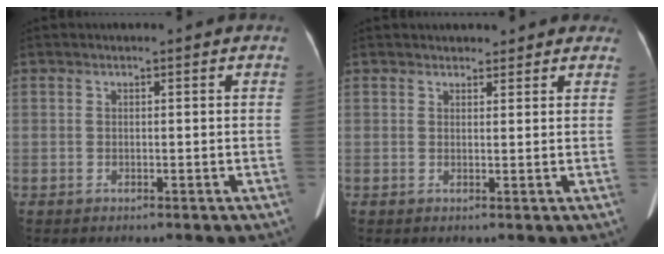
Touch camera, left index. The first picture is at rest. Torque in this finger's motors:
{"motor_torque": [-0.03, 0.04, -0.13, -0.05]}